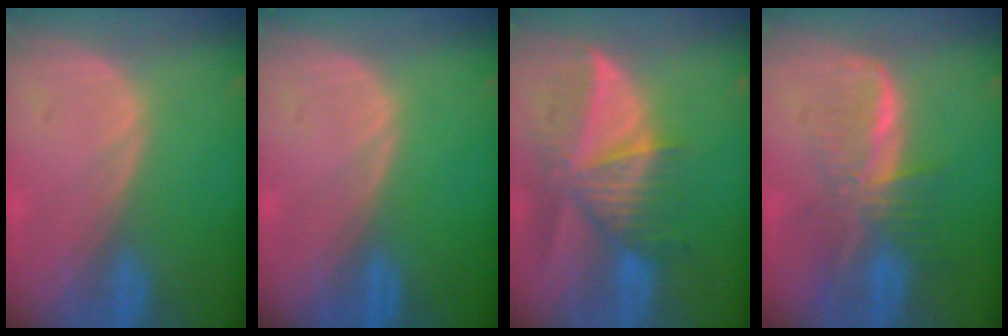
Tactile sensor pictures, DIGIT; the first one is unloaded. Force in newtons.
{"total": 0.0}
{"total": 9.3, "press": 8.4, "slide": 4.0}
{"total": 8.1, "press": 7.0, "slide": 4.2}